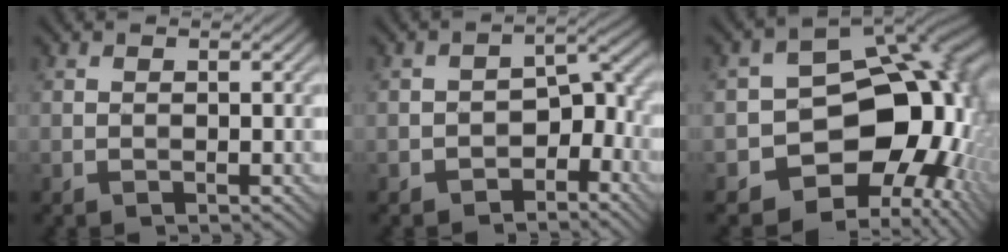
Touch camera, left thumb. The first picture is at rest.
{"total": 5.5, "force": [-3.4, 3.4, 2.8], "torque": [-0.029, 0.006, -0.061]}
{"total": 15.8, "force": [-3.8, 11.5, 10.1], "torque": [-0.113, -0.028, -0.060]}